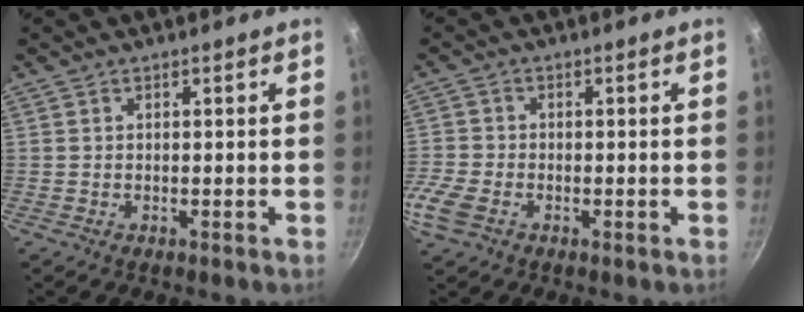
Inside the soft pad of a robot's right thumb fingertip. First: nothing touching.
{"total": 6.1, "force": [-2.6, 4.1, 3.6], "torque": [-0.087, 0.002, -0.060]}